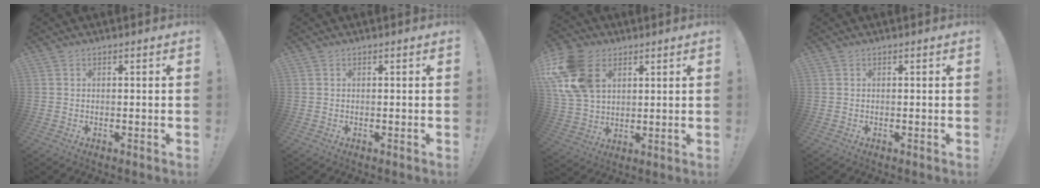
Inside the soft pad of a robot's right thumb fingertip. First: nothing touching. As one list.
[{"total": 0.0}, {"total": 17.7, "force": [6.5, 12.6, 10.6], "torque": [-0.211, -0.023, 0.124]}, {"total": 0.0}]